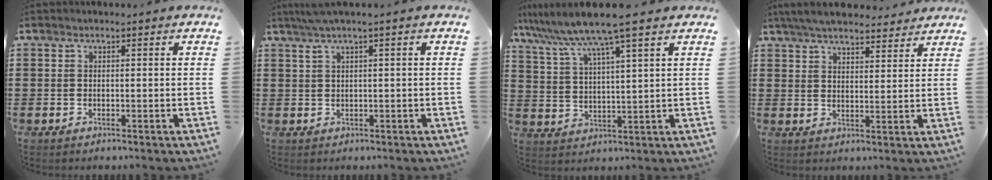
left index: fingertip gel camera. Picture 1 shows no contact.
{"total": 1.7, "force": [0.6, -0.2, 1.6], "torque": [-0.029, -0.002, 0.011]}
{"total": 8.1, "force": [6.5, -0.6, 4.8], "torque": [-0.115, -0.034, 0.107]}
{"total": 5.4, "force": [5.1, 0.9, 1.6], "torque": [-0.048, -0.012, 0.094]}